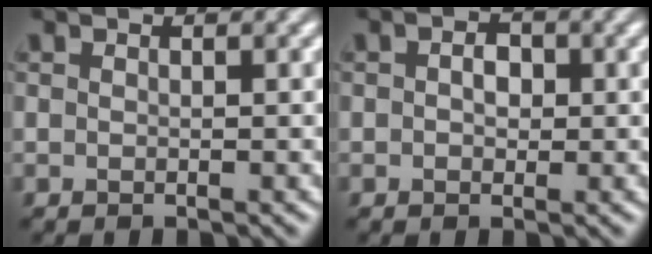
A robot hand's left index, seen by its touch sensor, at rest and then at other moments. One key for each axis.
{"total": 2.0, "fx": 0.2, "fy": 1.4, "fz": 1.4, "tx": -0.020, "ty": 0.001, "tz": -0.001}